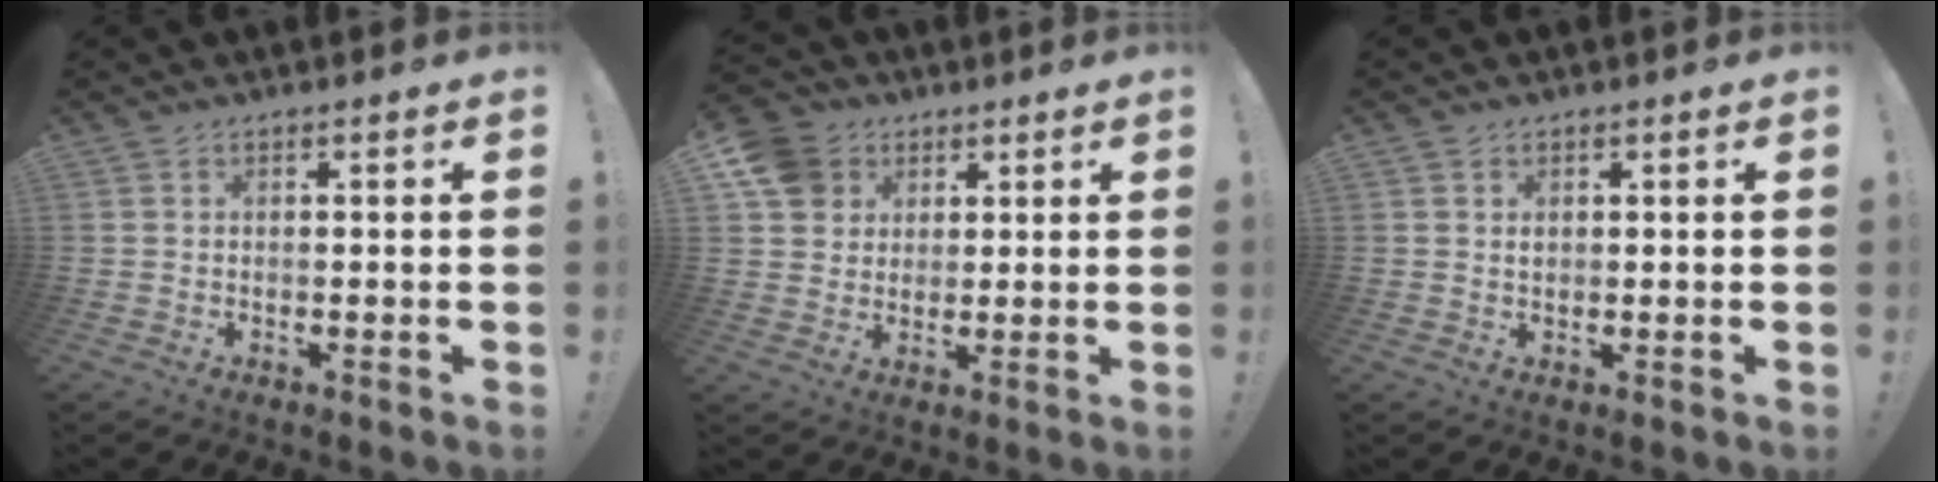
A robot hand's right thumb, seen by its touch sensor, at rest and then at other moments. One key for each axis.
{"total": 10.1, "fx": 4.0, "fy": 8.7, "fz": 3.3, "tx": -0.058, "ty": -0.021, "tz": 0.082}
{"total": 1.1, "fx": 0.6, "fy": 0.9, "fz": 0.3, "tx": -0.004, "ty": 0.002, "tz": 0.011}